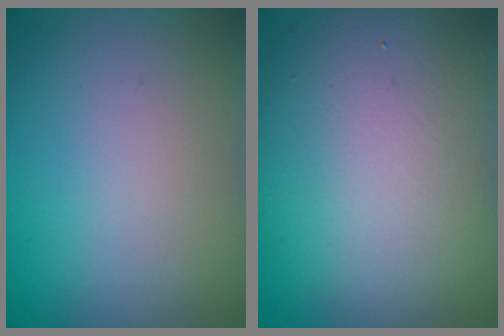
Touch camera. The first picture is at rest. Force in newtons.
{"total": 11.2, "press": 11.2, "slide": 0.7}